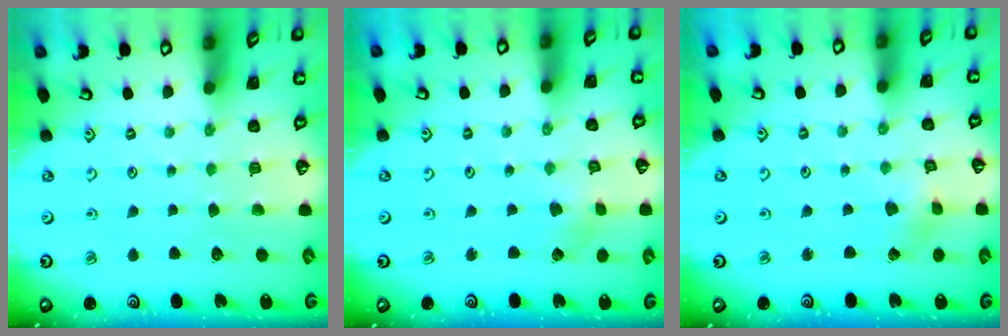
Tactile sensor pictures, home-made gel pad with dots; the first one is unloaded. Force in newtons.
{"total": 1.9, "press": 1.9, "slide": 0.2}
{"total": 1.6, "press": 1.6, "slide": 0.1}